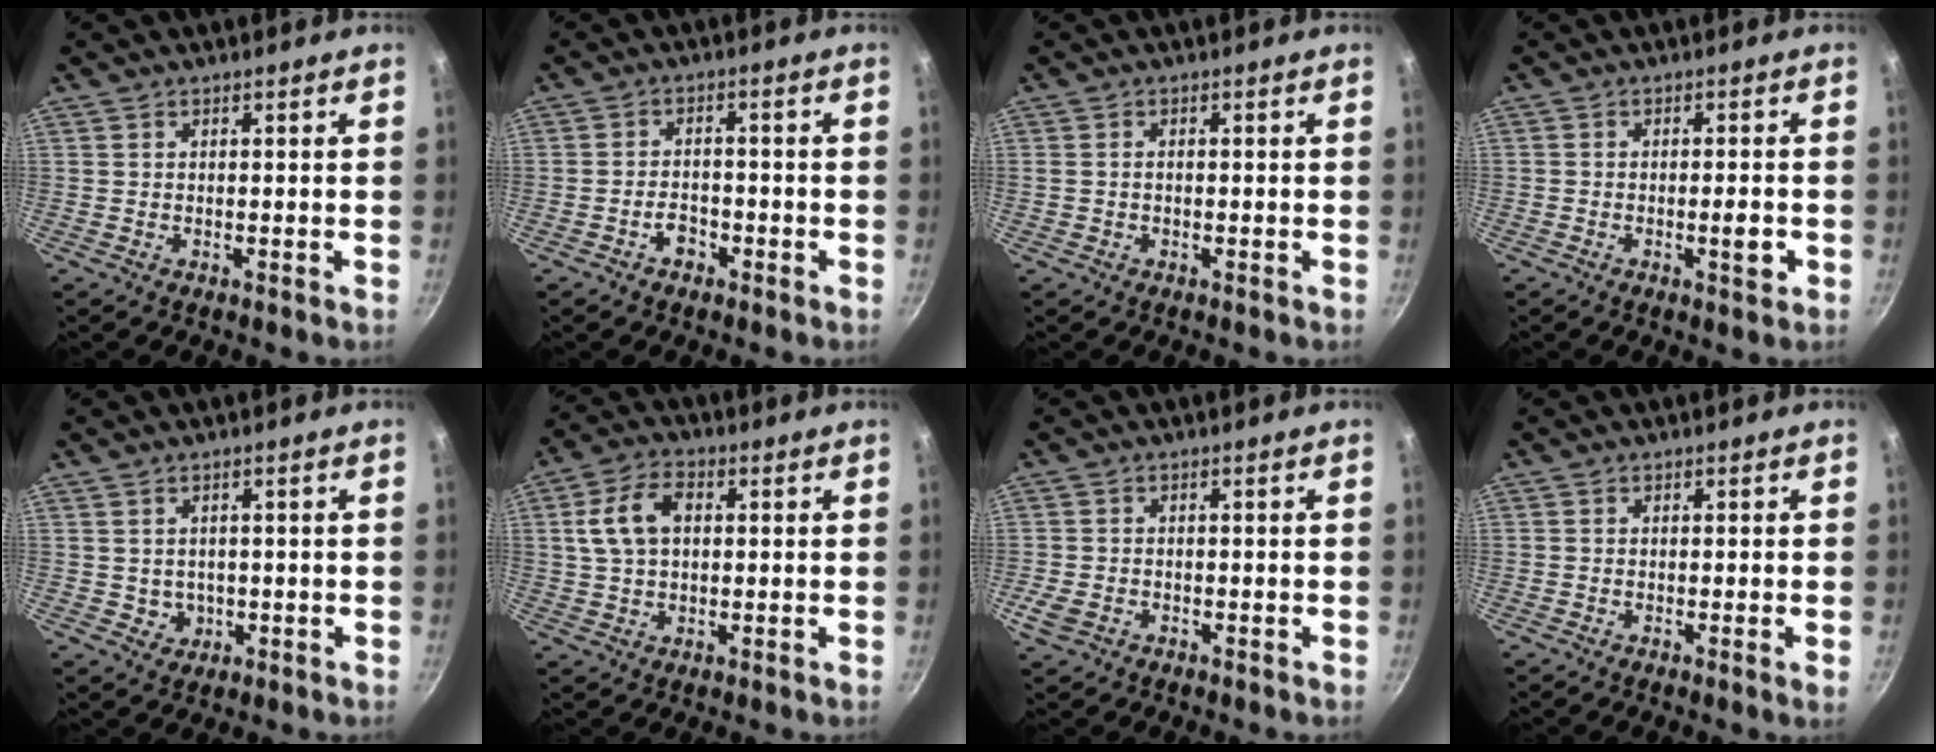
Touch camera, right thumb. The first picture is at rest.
{"total": 3.5, "force": [-1.9, 2.3, 1.7], "torque": [-0.015, 0.023, -0.031]}
{"total": 1.0, "force": [-0.2, 0.8, 0.6], "torque": [-0.011, 0.005, -0.002]}
{"total": 3.5, "force": [-1.2, 1.1, 3.1], "torque": [-0.037, 0.011, -0.015]}
{"total": 2.7, "force": [0.0, 2.5, 1.0], "torque": [-0.007, 0.000, 0.010]}
{"total": 9.0, "force": [1.6, 6.1, 6.5], "torque": [-0.114, 0.018, 0.025]}
{"total": 2.7, "force": [-1.2, 1.9, 1.5], "torque": [-0.036, 0.003, -0.024]}
{"total": 1.3, "force": [-0.4, -0.1, 1.3], "torque": [-0.022, -0.004, -0.009]}